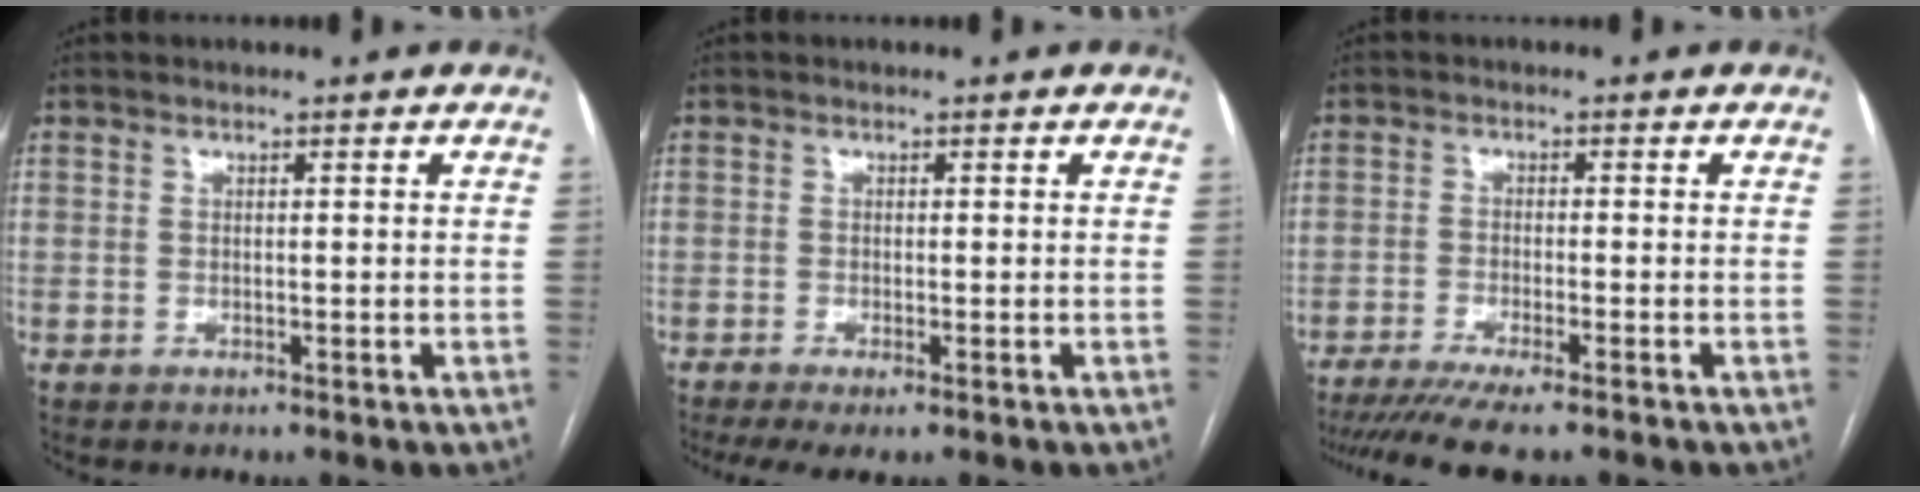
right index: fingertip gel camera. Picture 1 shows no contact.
{"total": 3.9, "force": [-2.7, 0.5, 2.7], "torque": [-0.042, -0.010, -0.044]}
{"total": 10.1, "force": [-8.2, 0.4, 5.9], "torque": [-0.082, -0.018, -0.126]}